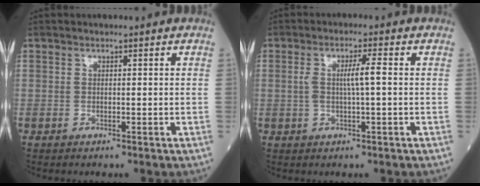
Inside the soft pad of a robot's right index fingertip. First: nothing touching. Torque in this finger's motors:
{"motor_torque": [0.11, 0.02, 0.08, 0.03]}